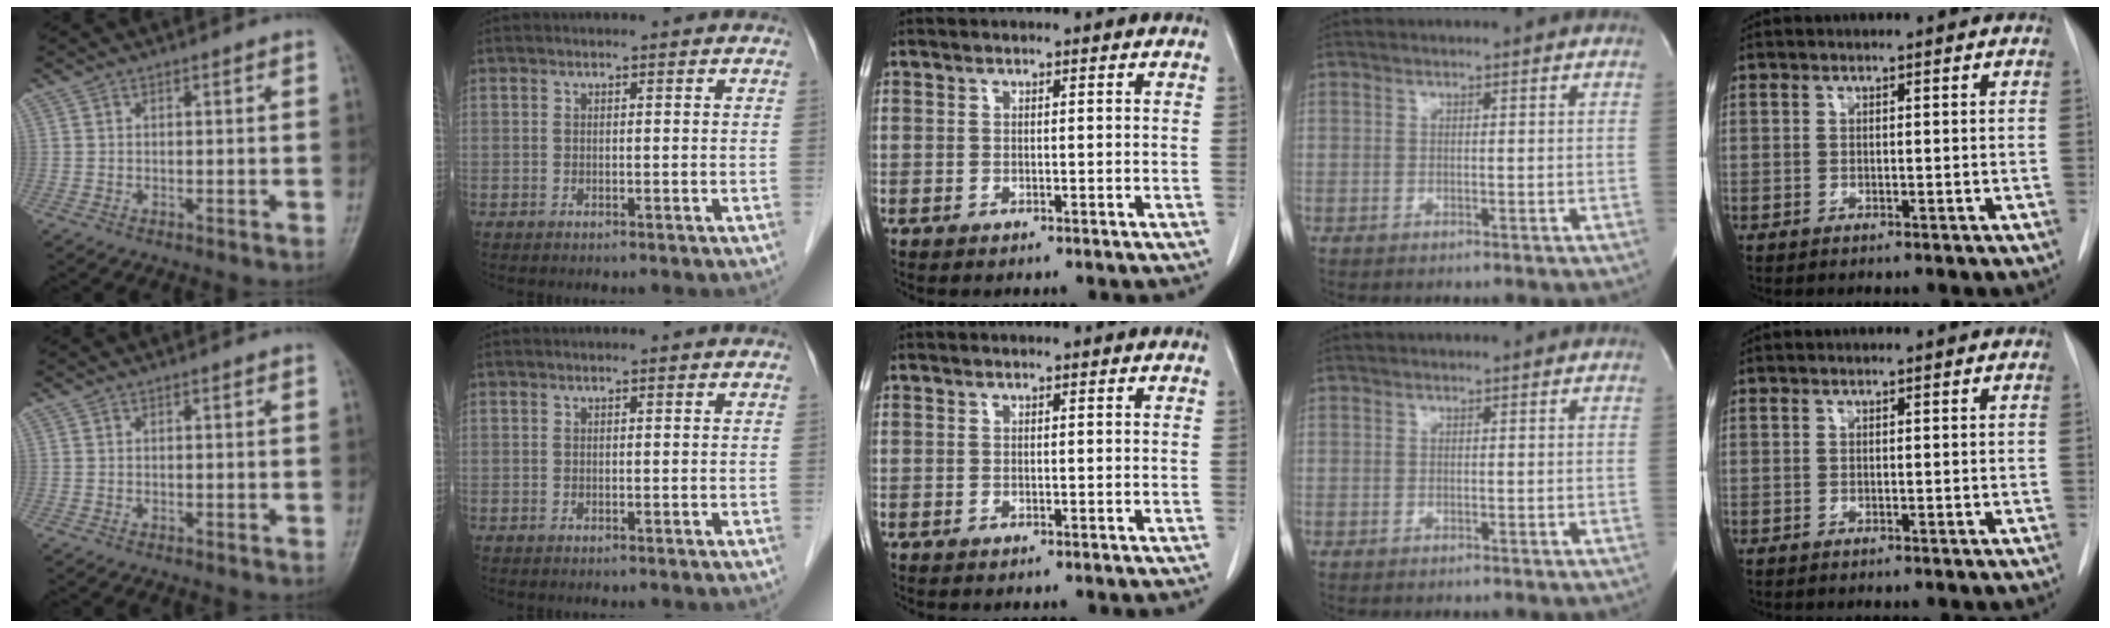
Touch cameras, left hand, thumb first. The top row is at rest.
{}